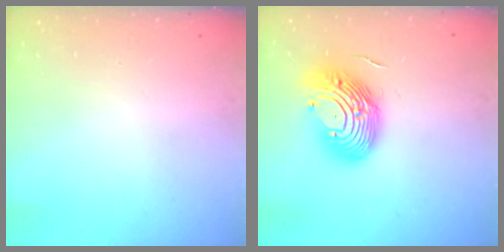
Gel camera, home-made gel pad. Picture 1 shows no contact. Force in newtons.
{"total": 16.3, "press": 15.8, "slide": 4.1}